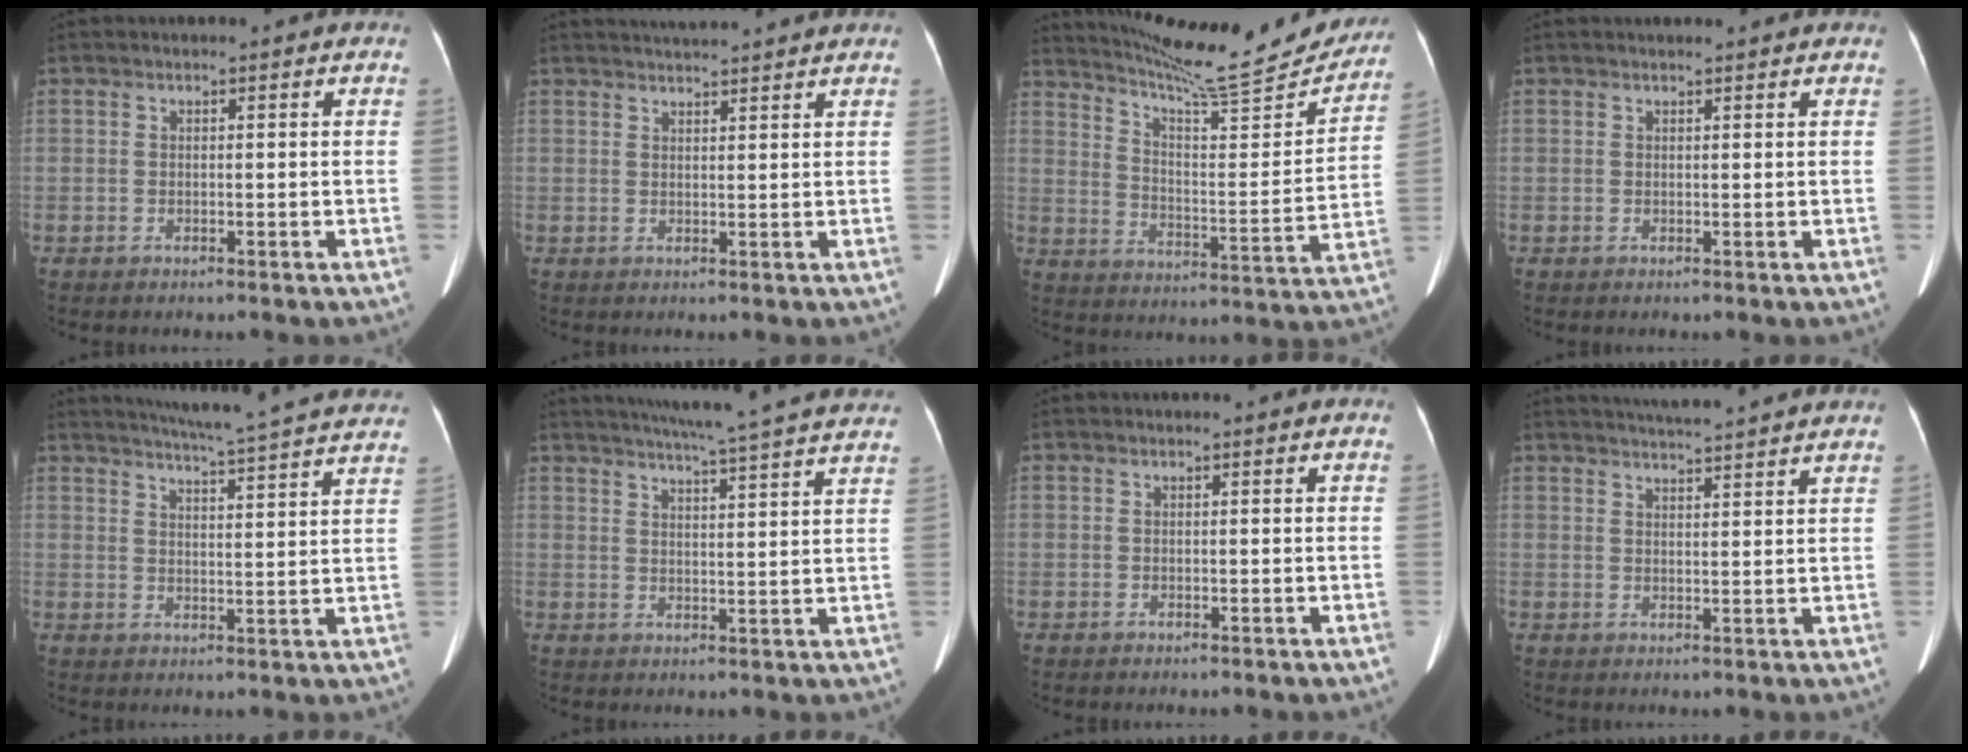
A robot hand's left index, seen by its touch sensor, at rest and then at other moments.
{"total": 6.2, "force": [5.9, -0.2, 1.9], "torque": [-0.032, 0.027, 0.079]}
{"total": 22.0, "force": [20.5, 1.8, 7.9], "torque": [-0.125, -0.053, 0.283]}
{"total": 2.0, "force": [2.0, 0.1, 0.6], "torque": [-0.011, 0.011, 0.027]}
{"total": 21.7, "force": [20.2, 0.0, 8.1], "torque": [-0.128, -0.033, 0.245]}
{"total": 22.0, "force": [20.0, -0.4, 9.2], "torque": [-0.146, -0.018, 0.246]}
{"total": 0.0}
{"total": 10.2, "force": [9.5, -0.4, 3.7], "torque": [-0.064, 0.020, 0.123]}